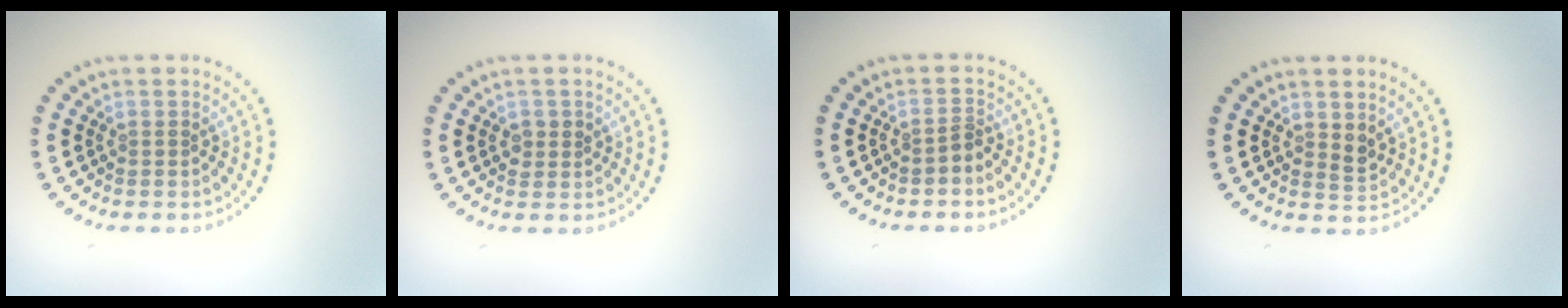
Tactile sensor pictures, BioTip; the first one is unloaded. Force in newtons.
{"total": 1.4, "press": 1.3, "slide": 0.4}
{"total": 0.9, "press": 0.5, "slide": 0.8}
{"total": 1.2, "press": 1.0, "slide": 0.5}